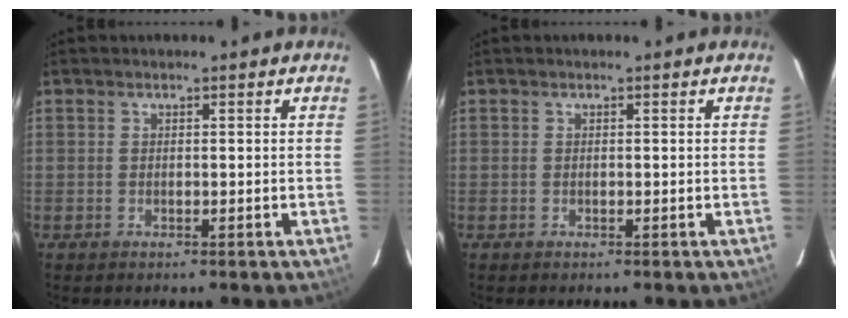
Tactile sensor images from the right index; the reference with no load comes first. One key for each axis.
{"total": 0.0}